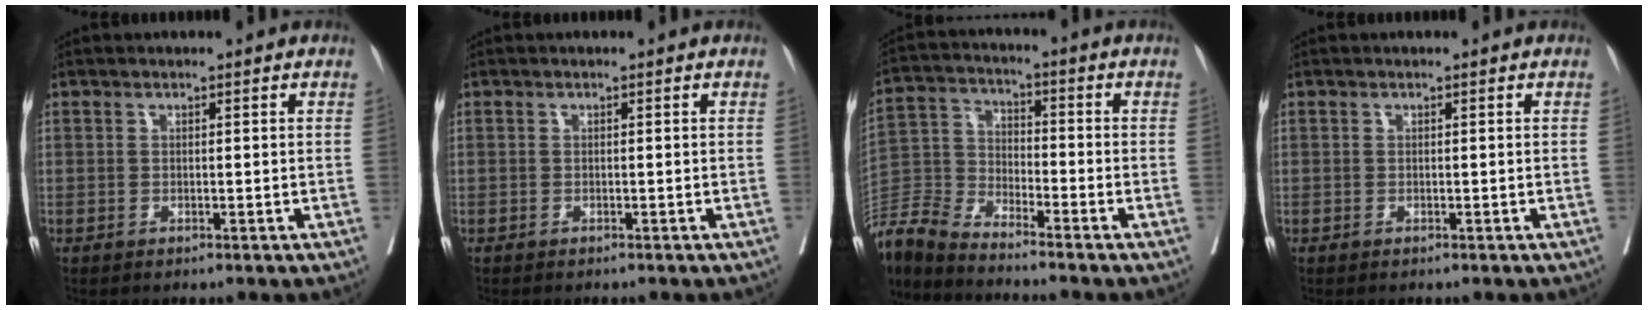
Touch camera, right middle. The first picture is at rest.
{"total": 1.0, "force": [-0.9, 0.1, 0.4], "torque": [-0.003, 0.000, -0.014]}
{"total": 9.8, "force": [-9.6, -0.2, 1.7], "torque": [-0.044, 0.001, -0.199]}
{"total": 0.0}